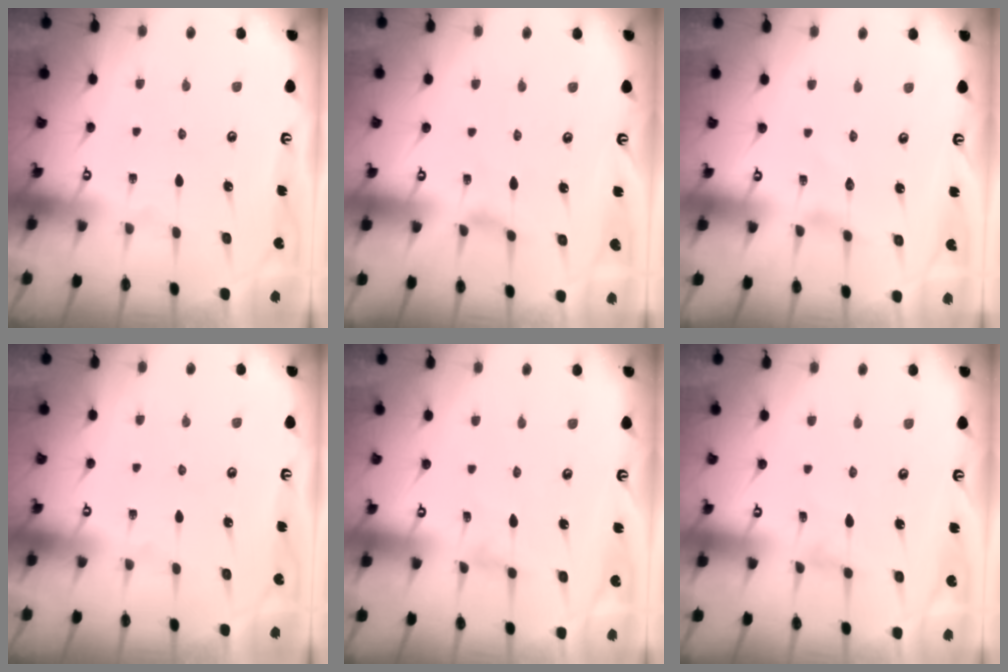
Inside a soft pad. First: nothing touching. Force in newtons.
{"total": 0.0}
{"total": 0.0}
{"total": 0.0}
{"total": 0.8, "press": 0.8, "slide": 0.2}
{"total": 0.8, "press": 0.8, "slide": 0.2}